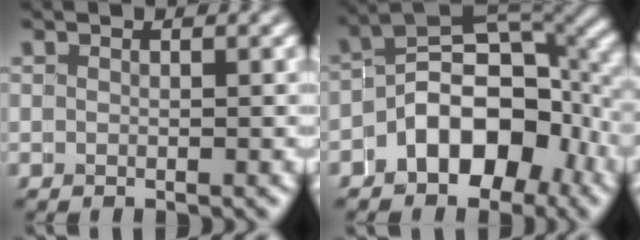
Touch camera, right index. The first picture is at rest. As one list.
[{"total": 7.4, "force": [-1.5, 4.3, 5.9], "torque": [-0.087, 0.007, -0.026]}]